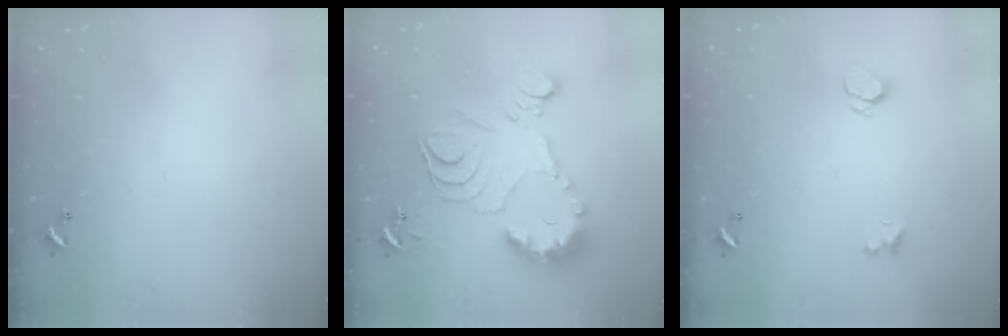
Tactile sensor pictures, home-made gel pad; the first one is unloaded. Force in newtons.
{"total": 19.0, "press": 18.9, "slide": 2.0}
{"total": 1.8, "press": 1.7, "slide": 0.3}